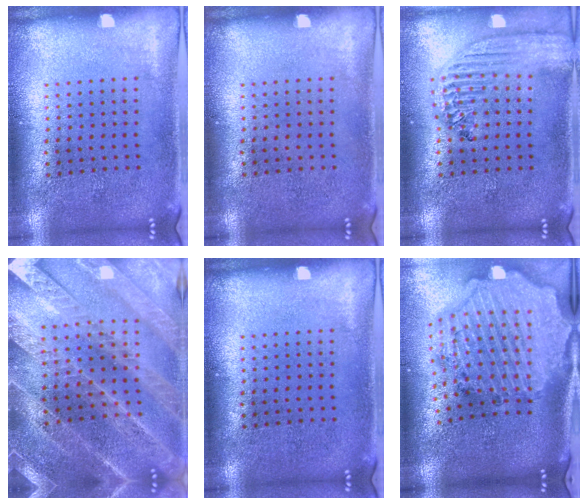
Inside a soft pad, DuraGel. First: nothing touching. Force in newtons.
{"total": 0.0}
{"total": 2.2, "press": 1.9, "slide": 1.1}
{"total": 2.8, "press": 2.8, "slide": 0.5}
{"total": 0.0}
{"total": 4.1, "press": 3.3, "slide": 2.3}